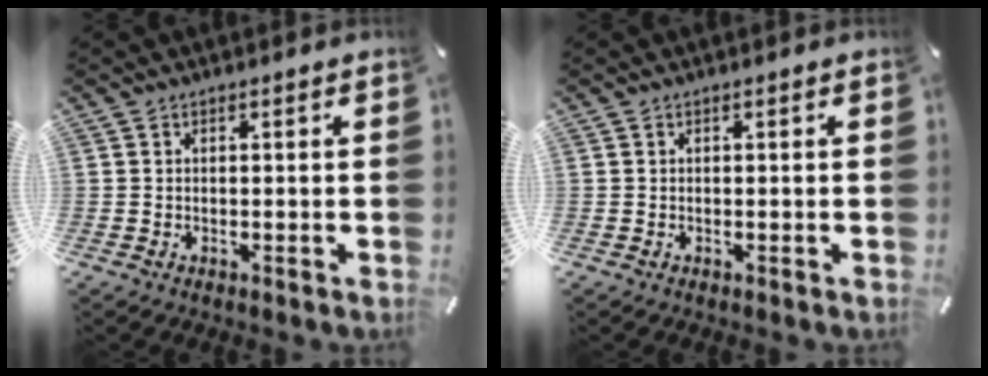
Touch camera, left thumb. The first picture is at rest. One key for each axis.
{"total": 0.0}